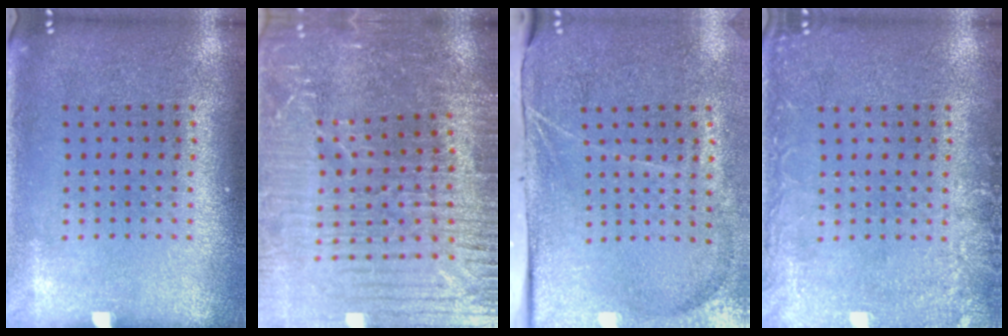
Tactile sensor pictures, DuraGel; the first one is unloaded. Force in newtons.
{"total": 5.2, "press": 4.9, "slide": 1.9}
{"total": 4.3, "press": 3.5, "slide": 2.6}
{"total": 2.4, "press": 2.4, "slide": 0.4}